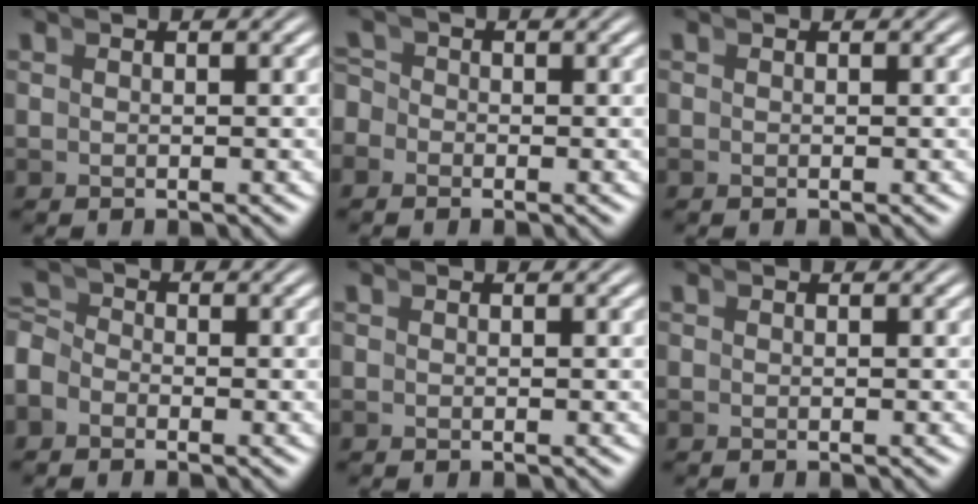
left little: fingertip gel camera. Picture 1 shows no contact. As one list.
[{"total": 1.6, "force": [-0.8, 1.3, 0.3], "torque": [-0.001, -0.010, -0.016]}, {"total": 0.0}, {"total": 2.8, "force": [-1.1, 2.4, 1.0], "torque": [-0.022, -0.014, -0.020]}, {"total": 0.0}, {"total": 0.0}]